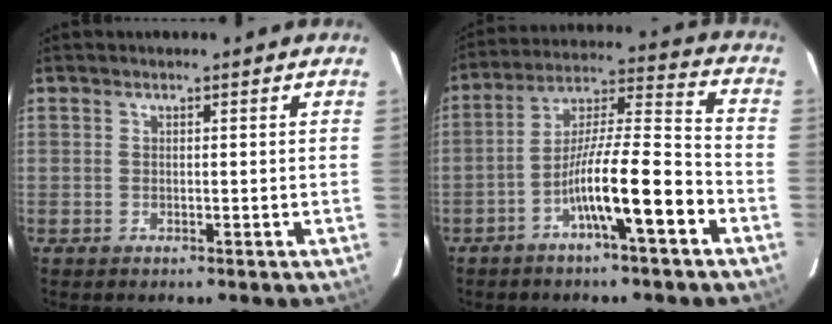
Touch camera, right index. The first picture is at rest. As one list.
[{"total": 12.8, "force": [-5.8, 0.8, 11.4], "torque": [-0.201, 0.013, -0.098]}]